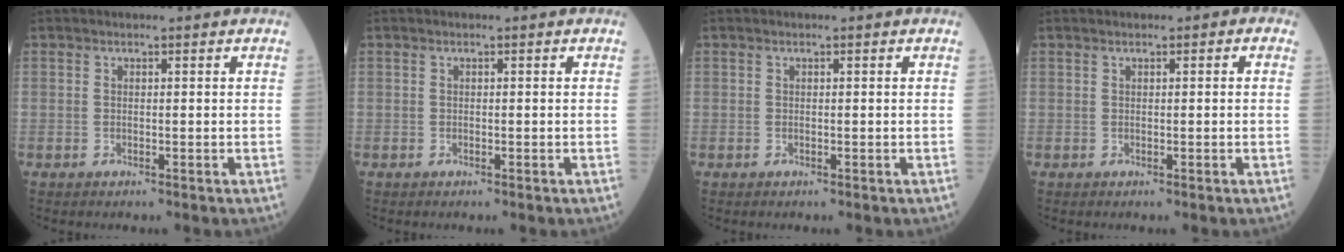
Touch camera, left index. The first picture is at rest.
{"total": 0.0}
{"total": 0.0}
{"total": 0.9, "force": [0.2, 0.5, 0.7], "torque": [-0.010, 0.010, 0.001]}